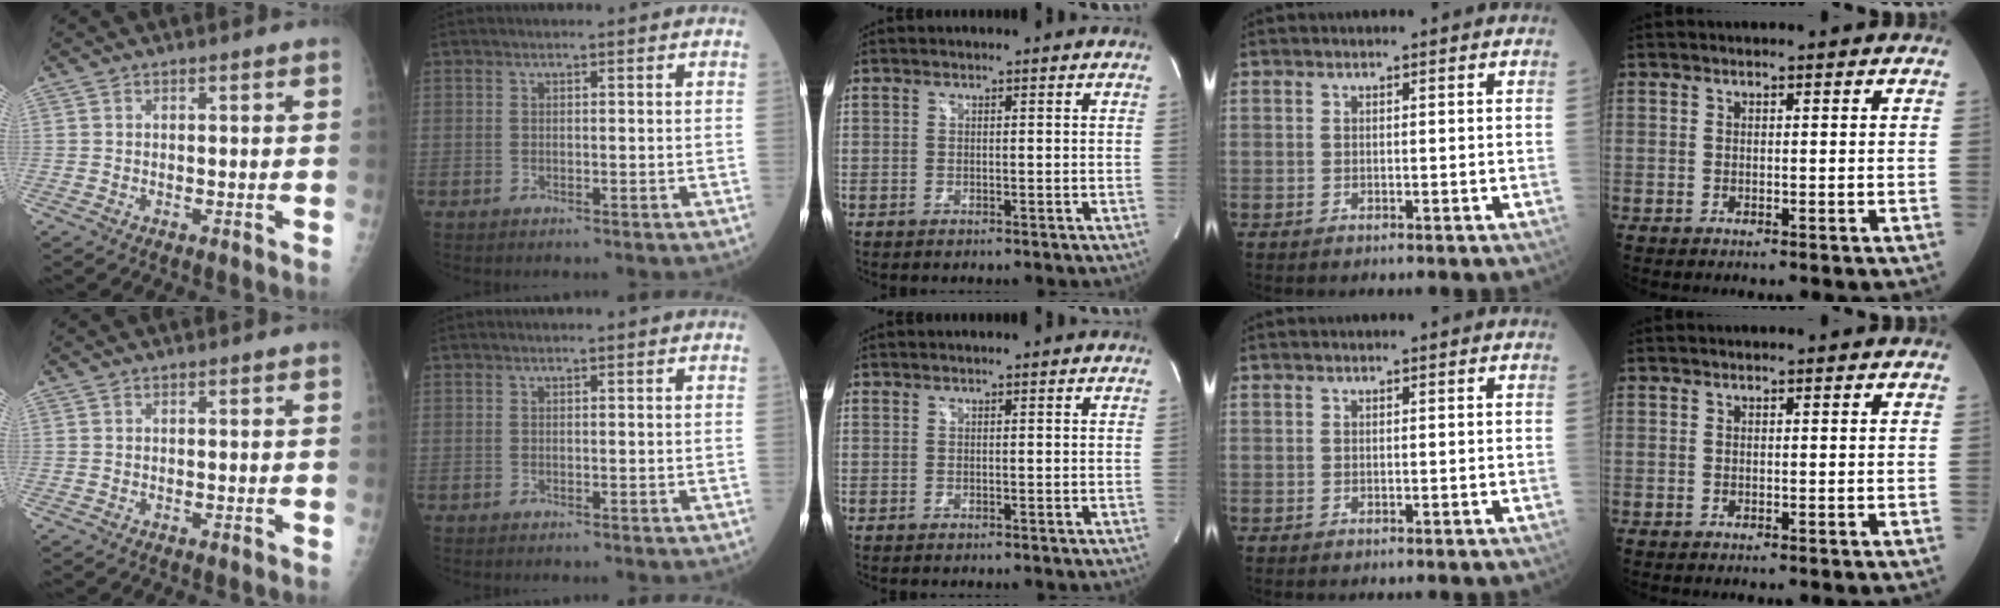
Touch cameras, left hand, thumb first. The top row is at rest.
{}